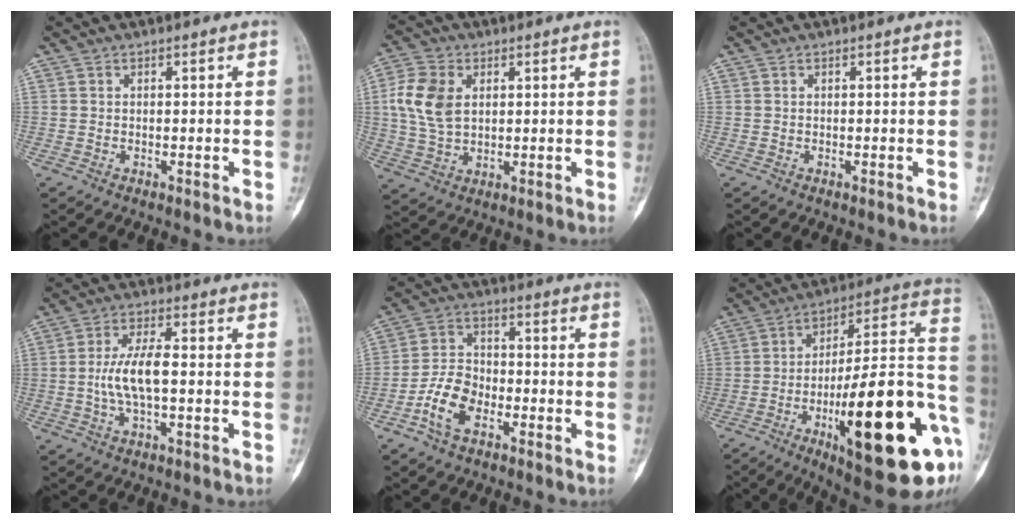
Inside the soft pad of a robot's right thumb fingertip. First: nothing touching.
{"total": 9.8, "force": [2.0, 6.6, 7.0], "torque": [-0.144, 0.001, 0.042]}
{"total": 0.0}
{"total": 7.7, "force": [-0.5, 2.7, 7.2], "torque": [-0.150, 0.012, -0.015]}
{"total": 8.6, "force": [-3.9, 5.2, 5.6], "torque": [-0.103, 0.026, -0.079]}
{"total": 31.2, "force": [-9.6, 8.2, 28.6], "torque": [-0.370, 0.021, -0.133]}